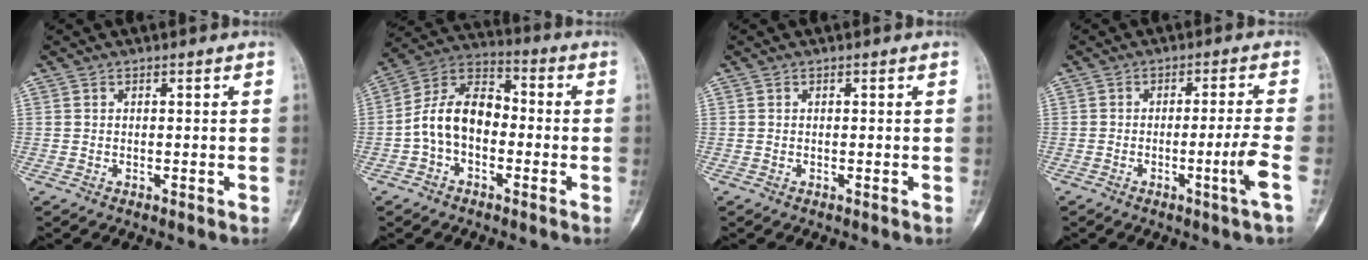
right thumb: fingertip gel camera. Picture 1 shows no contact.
{"total": 12.0, "force": [-2.0, 8.1, 8.6], "torque": [-0.139, 0.042, -0.052]}
{"total": 0.0}
{"total": 5.8, "force": [-2.1, -0.7, 5.4], "torque": [-0.094, 0.008, -0.035]}